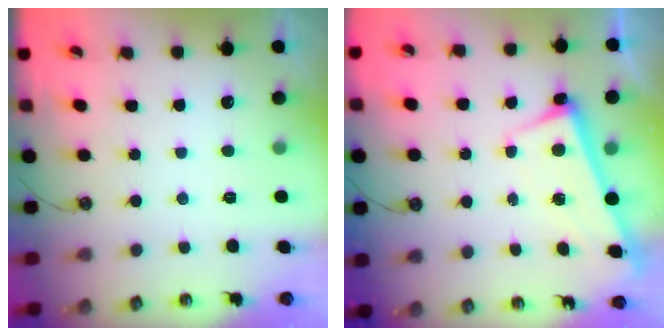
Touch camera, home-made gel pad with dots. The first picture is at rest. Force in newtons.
{"total": 2.8, "press": 2.7, "slide": 0.4}